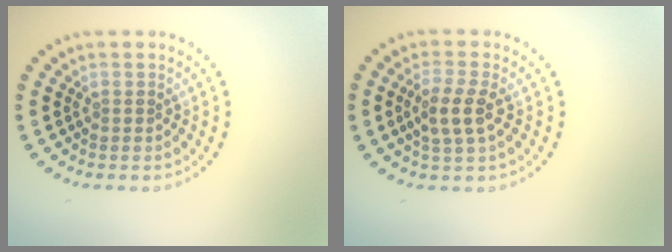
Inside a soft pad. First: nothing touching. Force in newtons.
{"total": 2.8, "press": 2.6, "slide": 0.9}